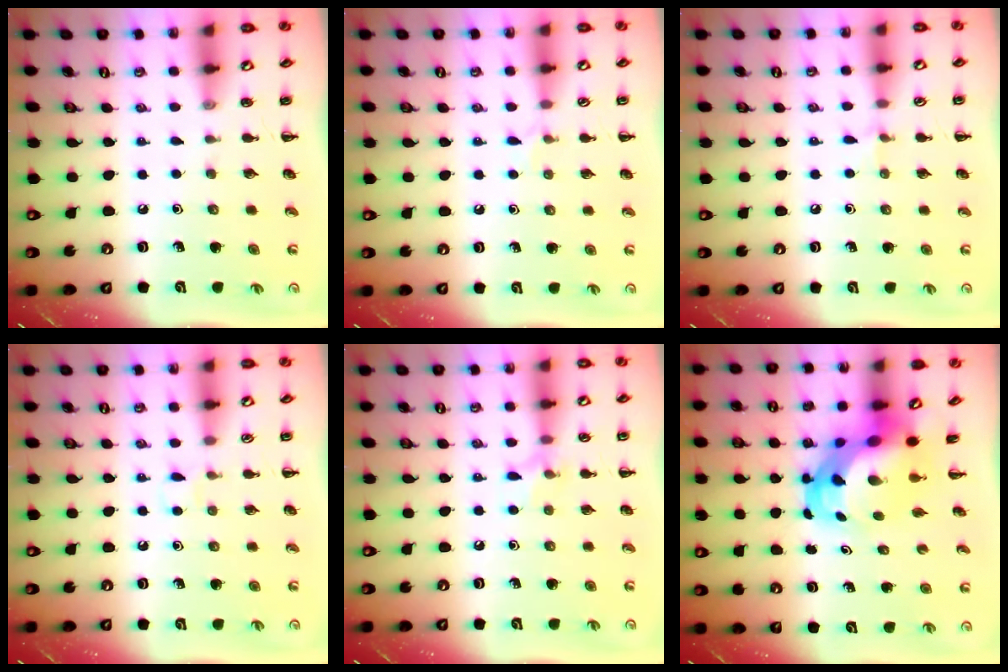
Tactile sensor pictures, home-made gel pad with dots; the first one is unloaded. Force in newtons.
{"total": 4.6, "press": 4.3, "slide": 1.7}
{"total": 4.6, "press": 4.4, "slide": 1.6}
{"total": 3.2, "press": 2.9, "slide": 1.3}
{"total": 6.6, "press": 6.4, "slide": 1.9}
{"total": 6.2, "press": 6.0, "slide": 1.7}